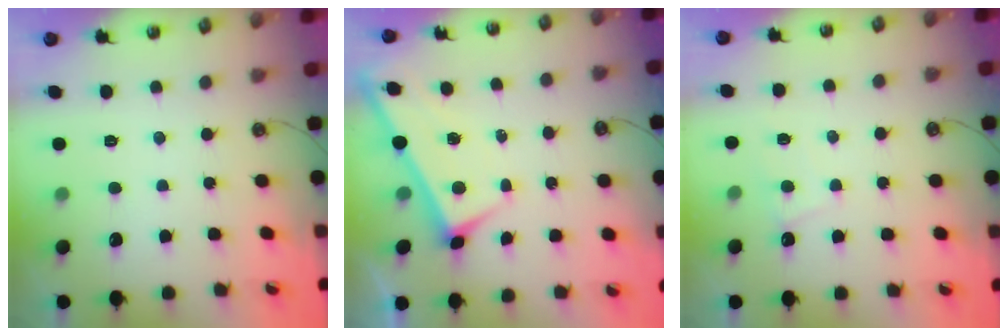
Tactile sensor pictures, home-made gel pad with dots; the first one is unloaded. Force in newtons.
{"total": 1.4, "press": 1.3, "slide": 0.3}
{"total": 2.3, "press": 2.2, "slide": 0.3}